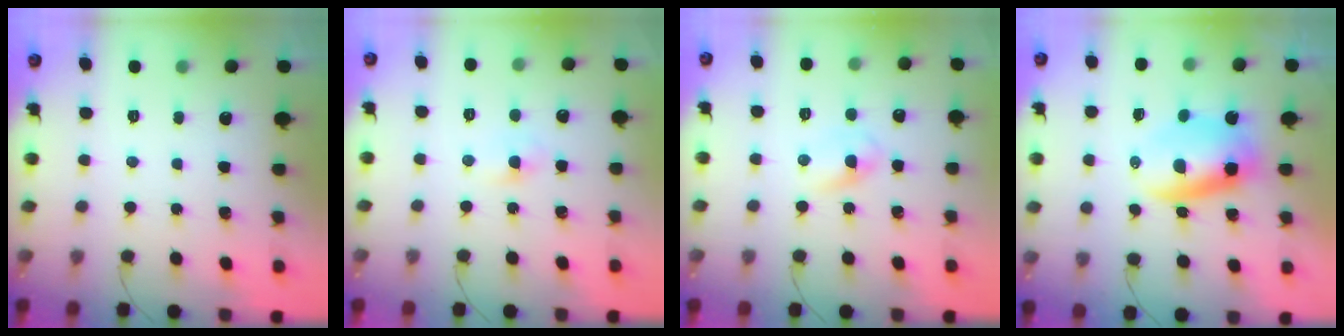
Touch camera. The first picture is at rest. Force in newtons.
{"total": 2.2, "press": 1.9, "slide": 1.1}
{"total": 2.7, "press": 2.5, "slide": 1.1}
{"total": 7.1, "press": 6.8, "slide": 2.0}